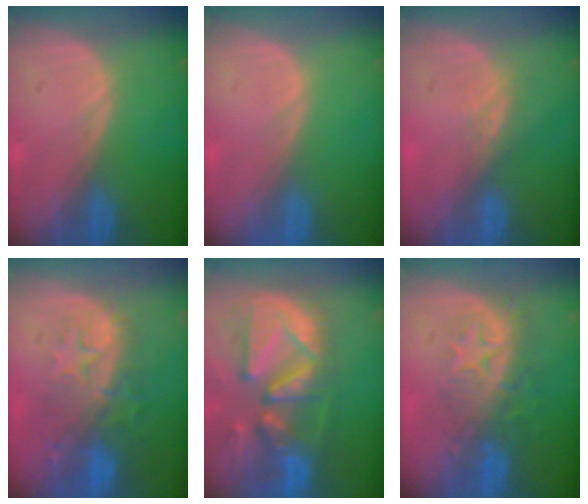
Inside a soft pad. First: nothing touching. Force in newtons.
{"total": 0.0}
{"total": 2.4, "press": 1.9, "slide": 1.4}
{"total": 9.9, "press": 8.7, "slide": 4.7}
{"total": 13.3, "press": 11.5, "slide": 6.7}
{"total": 8.2, "press": 7.5, "slide": 3.3}